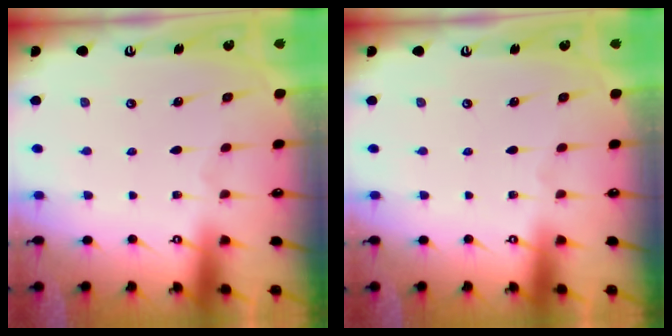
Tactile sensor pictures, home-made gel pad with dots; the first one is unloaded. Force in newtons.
{"total": 0.0}